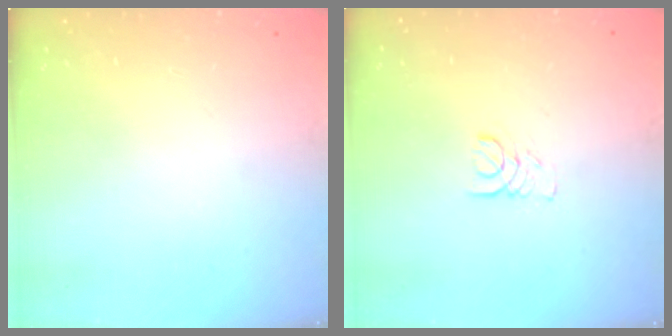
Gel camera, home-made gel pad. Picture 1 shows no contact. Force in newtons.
{"total": 1.6, "press": 1.6, "slide": 0.1}